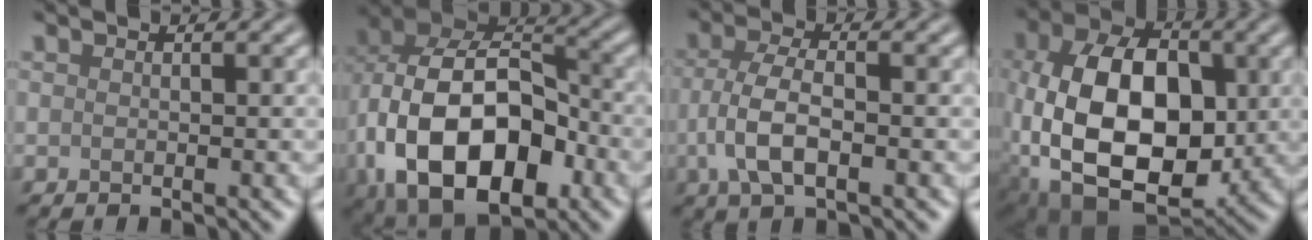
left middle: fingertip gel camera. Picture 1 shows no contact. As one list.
[{"total": 16.0, "force": [-4.3, 10.1, 11.6], "torque": [-0.215, -0.017, -0.076]}, {"total": 4.8, "force": [-1.3, 2.1, 4.1], "torque": [-0.093, 0.001, -0.025]}, {"total": 14.7, "force": [-1.5, 9.4, 11.2], "torque": [-0.211, -0.004, -0.029]}]